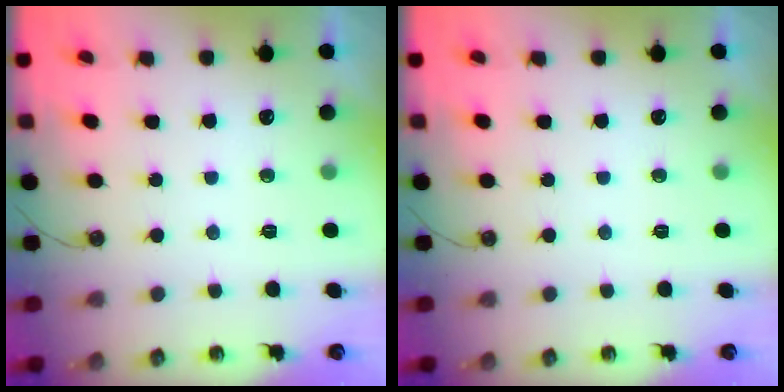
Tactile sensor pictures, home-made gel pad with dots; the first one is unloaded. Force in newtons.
{"total": 0.0}